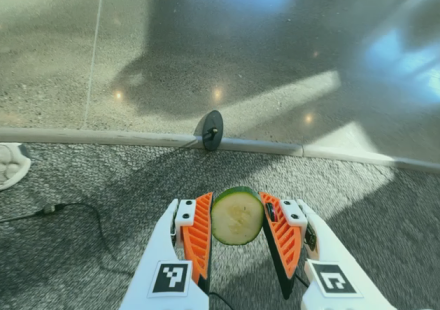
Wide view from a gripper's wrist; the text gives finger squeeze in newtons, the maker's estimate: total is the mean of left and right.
{"total": 10.3, "left": 10.6, "right": 10.1}